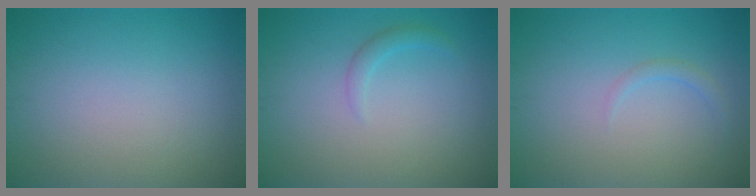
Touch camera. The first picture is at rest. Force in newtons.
{"total": 1.2, "press": 1.1, "slide": 0.1}
{"total": 1.0, "press": 1.0, "slide": 0.1}